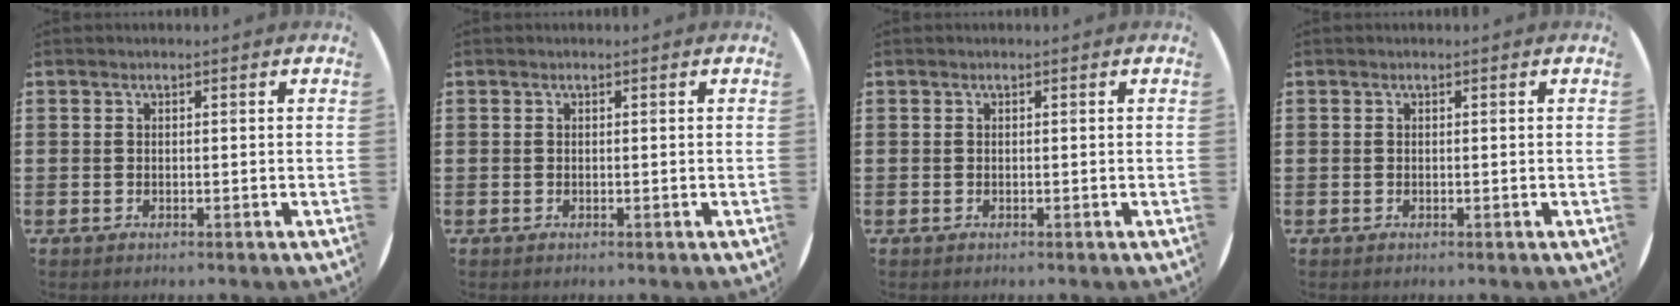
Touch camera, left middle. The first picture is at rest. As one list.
[{"total": 0.0}, {"total": 0.0}, {"total": 0.0}]